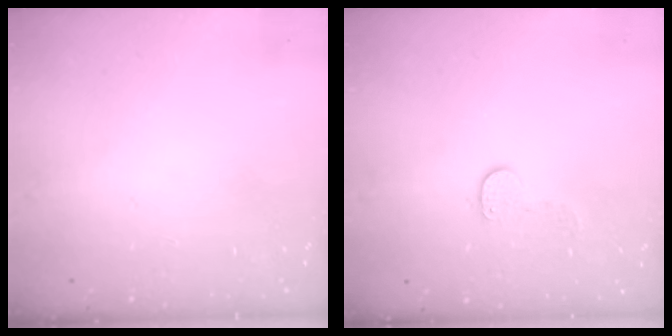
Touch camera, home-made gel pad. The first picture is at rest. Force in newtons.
{"total": 5.6, "press": 5.6, "slide": 0.4}